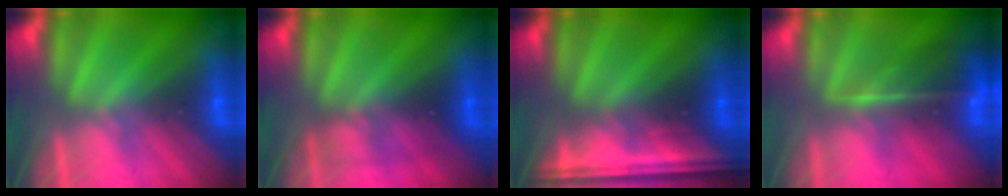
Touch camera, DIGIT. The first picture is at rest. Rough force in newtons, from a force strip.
{"total": 2.7}
{"total": 7.0}
{"total": 7.6}